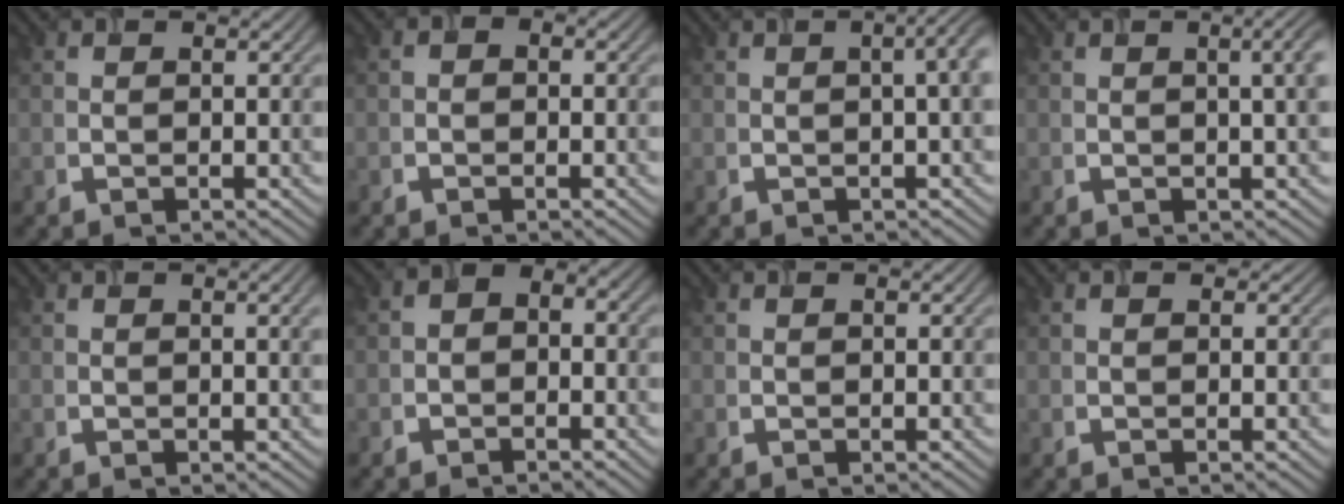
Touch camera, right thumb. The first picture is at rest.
{"total": 1.2, "force": [-0.4, 0.9, 0.6], "torque": [-0.011, -0.001, -0.012]}
{"total": 3.7, "force": [0.5, 1.1, 3.5], "torque": [-0.041, 0.015, 0.006]}
{"total": 3.0, "force": [0.6, 0.6, 2.8], "torque": [-0.035, 0.010, 0.008]}
{"total": 1.5, "force": [0.5, 0.3, 1.4], "torque": [-0.018, 0.001, 0.008]}
{"total": 3.2, "force": [-0.9, 2.3, 1.9], "torque": [-0.031, 0.007, -0.028]}
{"total": 0.0}
{"total": 0.6, "force": [0.4, 0.4, 0.3], "torque": [-0.005, -0.002, 0.005]}